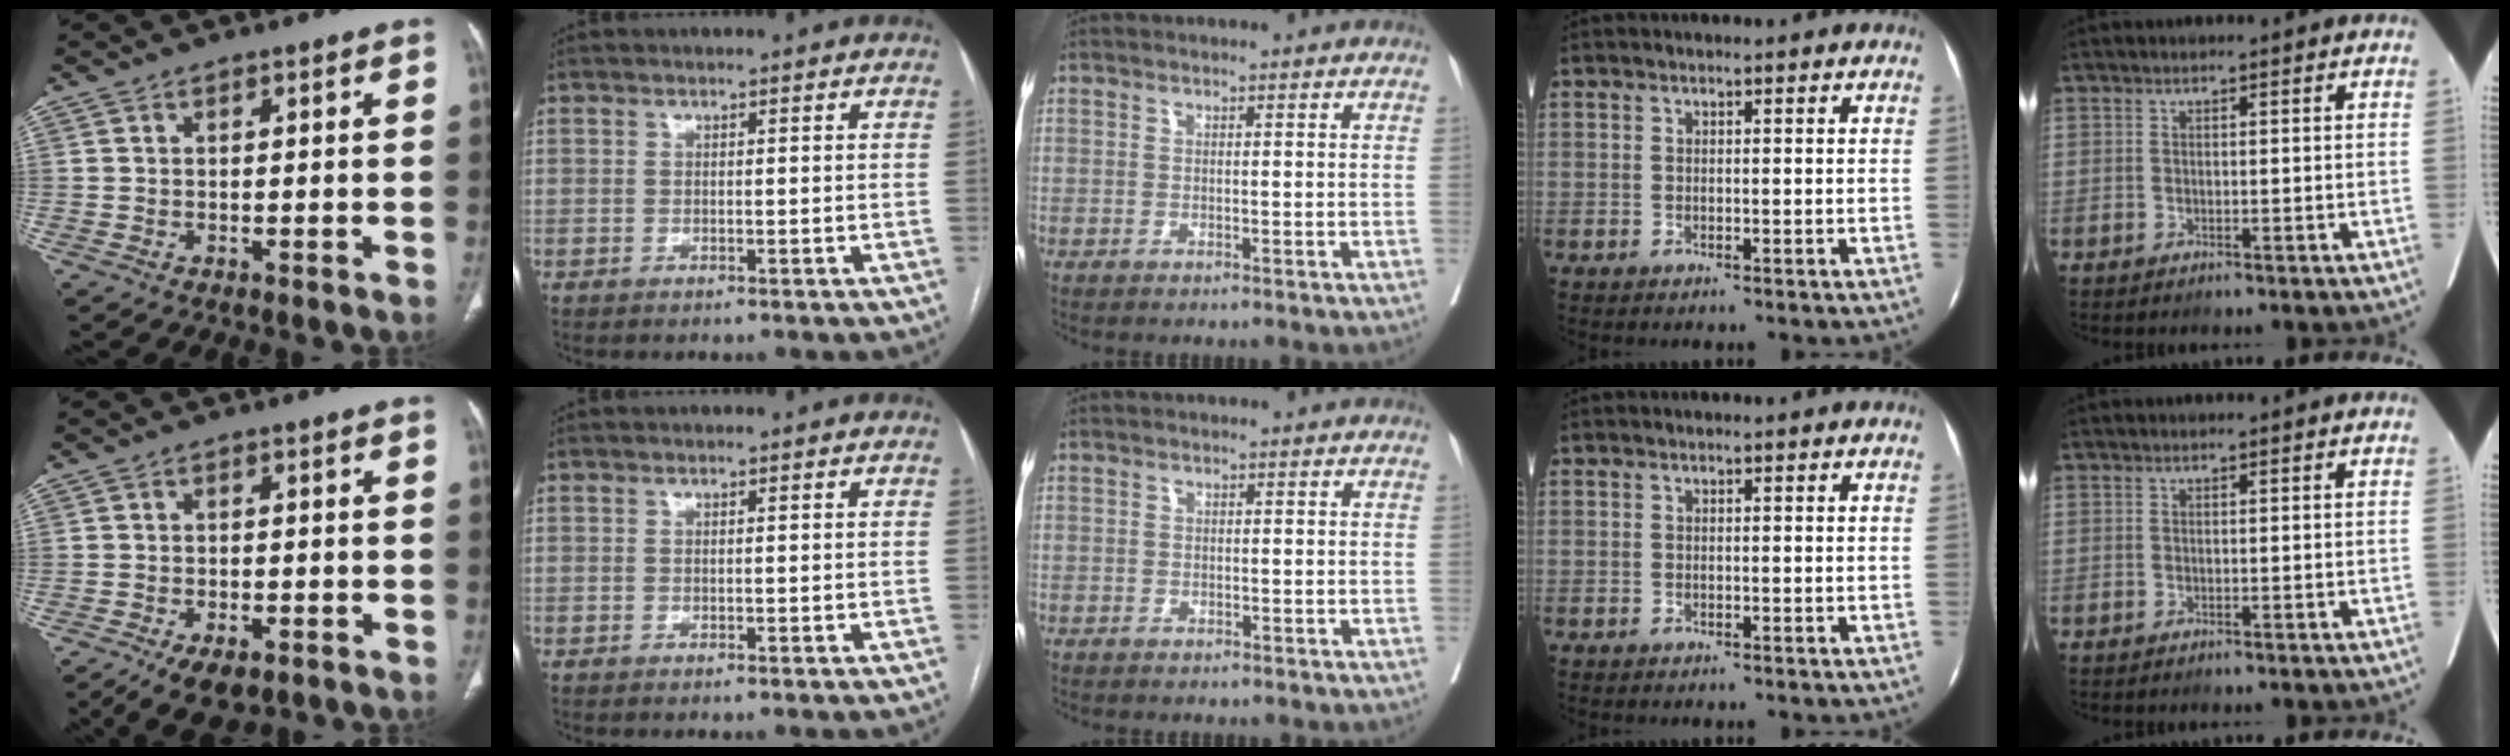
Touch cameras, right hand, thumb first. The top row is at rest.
{"thumb": {"total": 6.6, "force": [-4.0, 3.3, 4.2], "torque": [-0.066, 0.003, -0.061]}, "middle": {"total": 0.8, "force": [-0.4, 0.7, 0.0], "torque": [-0.004, 0.007, -0.008]}}